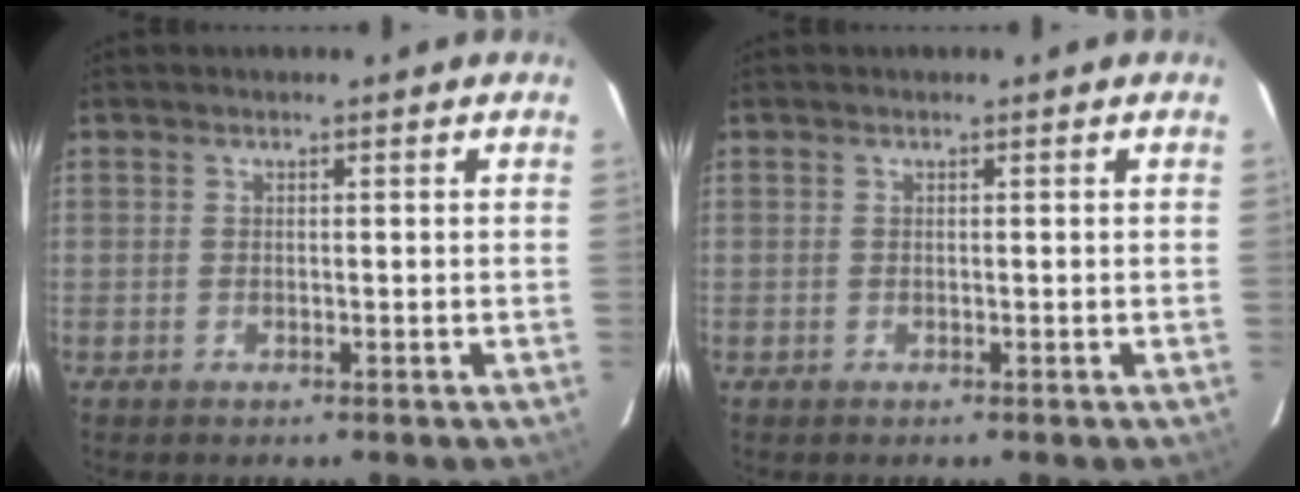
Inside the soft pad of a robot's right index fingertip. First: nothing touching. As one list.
[{"total": 0.0}]